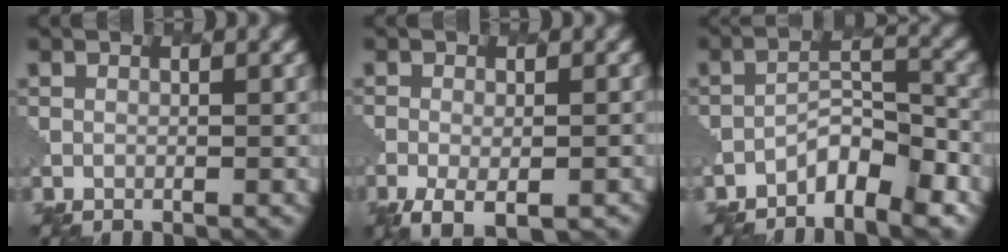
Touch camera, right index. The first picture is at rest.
{"total": 4.3, "force": [-2.3, 1.7, 3.2], "torque": [-0.055, -0.006, -0.036]}
{"total": 4.0, "force": [-3.0, 1.2, 2.3], "torque": [-0.035, 0.010, -0.059]}